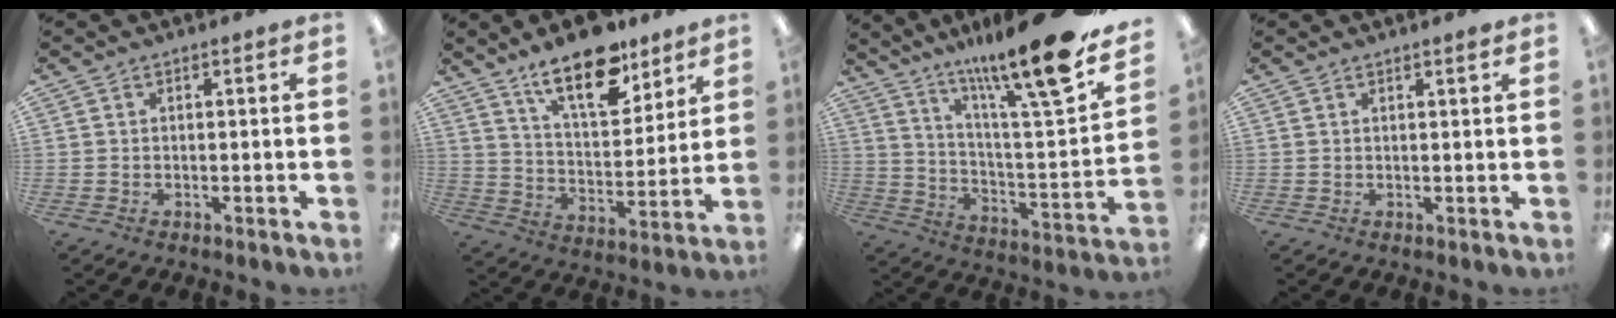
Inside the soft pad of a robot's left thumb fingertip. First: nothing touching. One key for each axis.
{"total": 16.8, "fx": 12.2, "fy": 6.7, "fz": 9.3, "tx": -0.147, "ty": -0.068, "tz": 0.209}
{"total": 21.4, "fx": 16.0, "fy": 2.3, "fz": 14.1, "tx": -0.212, "ty": -0.118, "tz": 0.245}
{"total": 1.2, "fx": 1.1, "fy": 0.0, "fz": 0.4, "tx": -0.001, "ty": -0.005, "tz": 0.019}